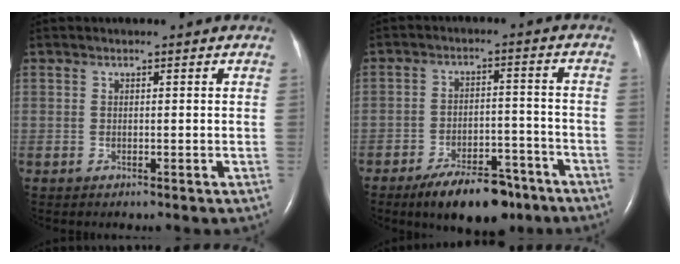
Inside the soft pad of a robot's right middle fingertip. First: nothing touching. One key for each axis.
{"total": 11.1, "fx": -8.1, "fy": 4.2, "fz": 6.3, "tx": -0.093, "ty": 0.002, "tz": -0.128}